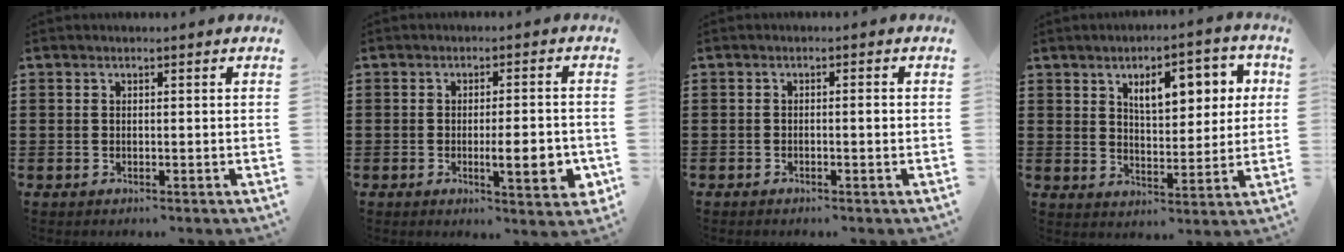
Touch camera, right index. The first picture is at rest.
{"total": 6.3, "force": [-1.5, 1.3, 6.0], "torque": [-0.081, -0.010, -0.025]}
{"total": 1.1, "force": [-0.3, 0.0, 1.1], "torque": [-0.020, -0.005, -0.003]}
{"total": 8.1, "force": [3.3, 3.8, 6.3], "torque": [-0.101, 0.001, 0.049]}